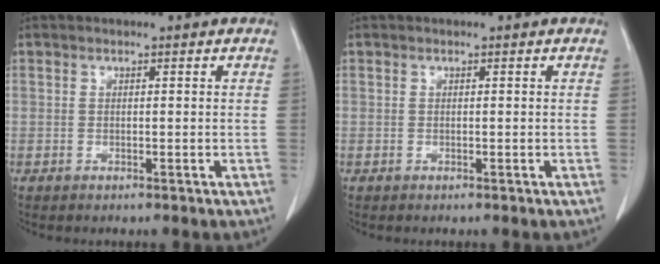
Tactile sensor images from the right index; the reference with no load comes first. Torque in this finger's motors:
{"motor_torque": [0.00, 0.00, 0.01, 0.00]}